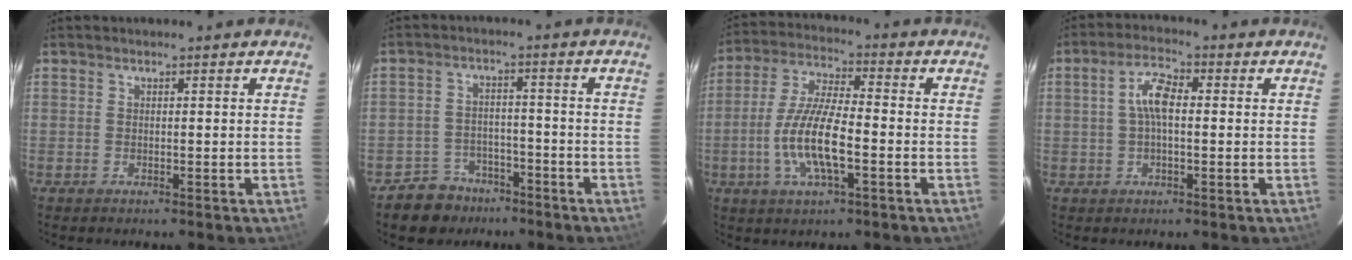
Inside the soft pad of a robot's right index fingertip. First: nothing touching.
{"total": 7.4, "force": [-5.4, 4.9, 0.8], "torque": [-0.034, 0.024, -0.077]}
{"total": 11.9, "force": [-3.5, 3.1, 10.9], "torque": [-0.226, -0.003, -0.069]}
{"total": 5.3, "force": [0.2, 2.2, 4.8], "torque": [-0.097, 0.015, 0.001]}